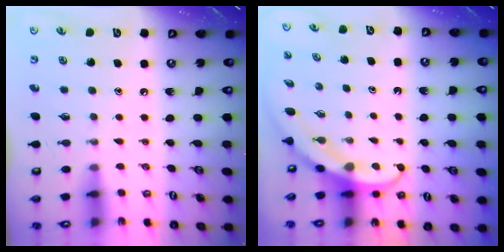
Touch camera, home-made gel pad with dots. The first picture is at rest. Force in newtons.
{"total": 3.7, "press": 3.7, "slide": 0.3}